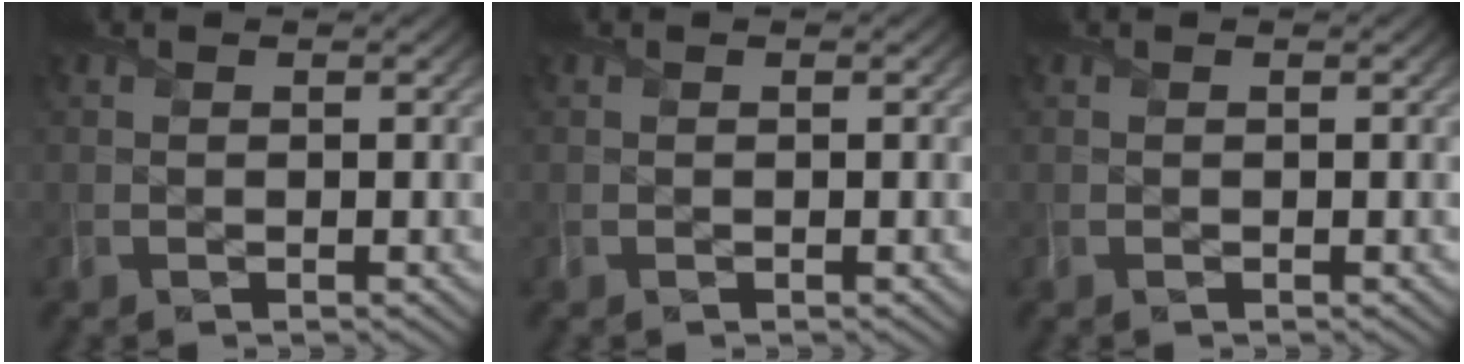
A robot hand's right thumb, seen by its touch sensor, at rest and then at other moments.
{"total": 0.0}
{"total": 0.0}